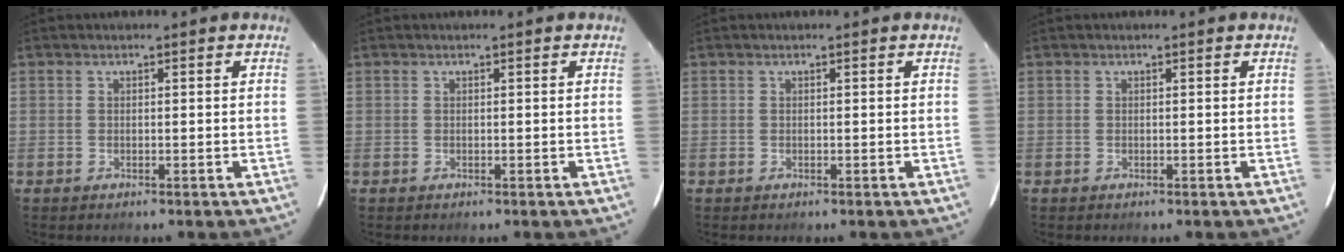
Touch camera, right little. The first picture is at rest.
{"total": 0.0}
{"total": 0.0}
{"total": 0.0}